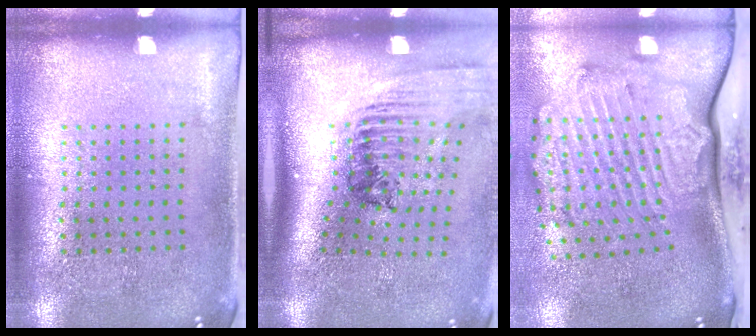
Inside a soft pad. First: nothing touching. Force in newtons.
{"total": 2.4, "press": 1.6, "slide": 1.8}
{"total": 3.5, "press": 2.6, "slide": 2.4}